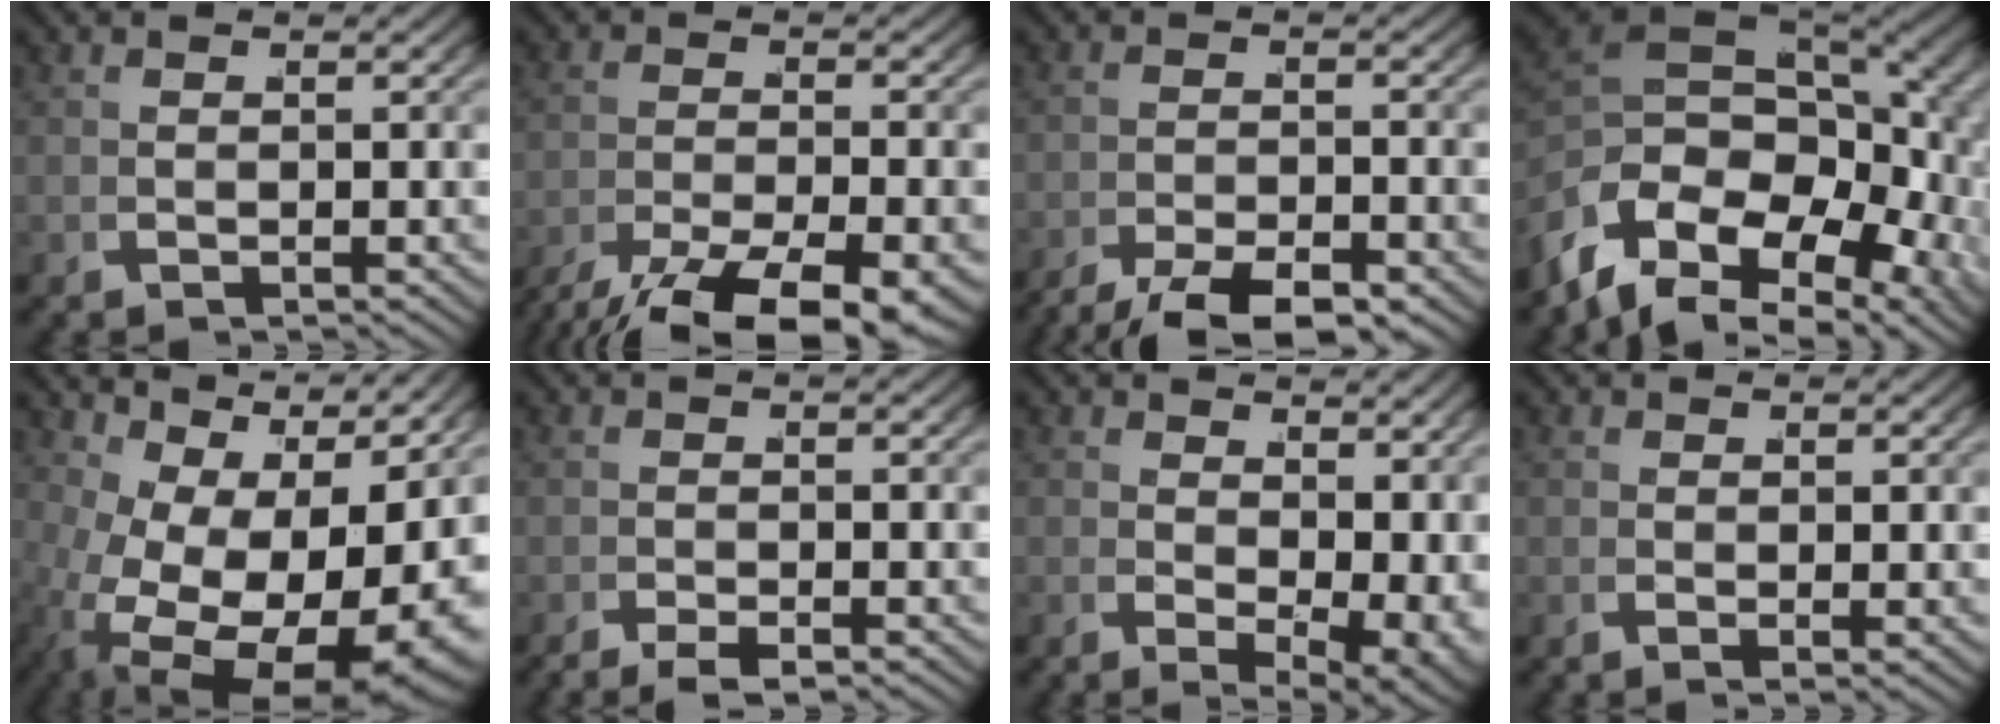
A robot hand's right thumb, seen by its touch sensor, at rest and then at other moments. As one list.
[{"total": 8.1, "force": [-5.5, 3.0, 5.2], "torque": [-0.089, -0.025, -0.079]}, {"total": 5.9, "force": [-4.7, 1.8, 3.1], "torque": [-0.040, -0.015, -0.078]}, {"total": 18.1, "force": [-0.6, 12.3, 13.3], "torque": [-0.259, -0.029, 0.000]}, {"total": 16.0, "force": [-0.5, 9.8, 12.7], "torque": [-0.243, -0.054, 0.025]}, {"total": 2.0, "force": [-1.8, 0.3, 0.9], "torque": [-0.014, -0.005, -0.038]}, {"total": 5.1, "force": [0.2, 3.0, 4.1], "torque": [-0.064, -0.026, 0.016]}, {"total": 0.6, "force": [0.0, 0.1, 0.6], "torque": [-0.010, -0.001, -0.001]}]